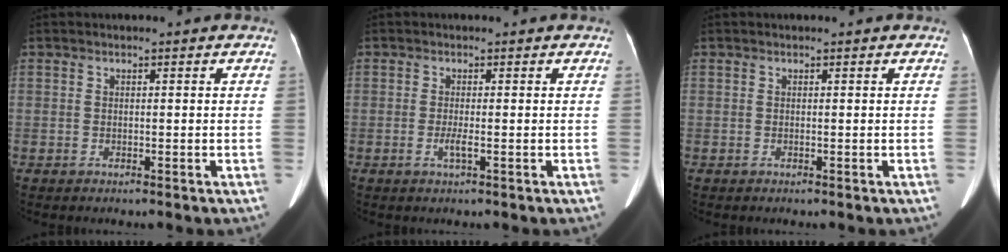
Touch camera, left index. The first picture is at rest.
{"total": 1.5, "force": [-0.6, 0.0, 1.4], "torque": [-0.031, -0.005, -0.010]}
{"total": 0.0}